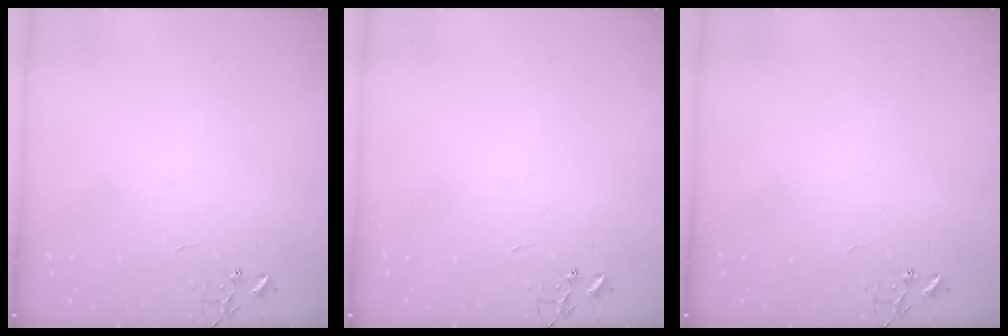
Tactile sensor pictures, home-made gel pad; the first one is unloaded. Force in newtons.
{"total": 0.0}
{"total": 0.0}